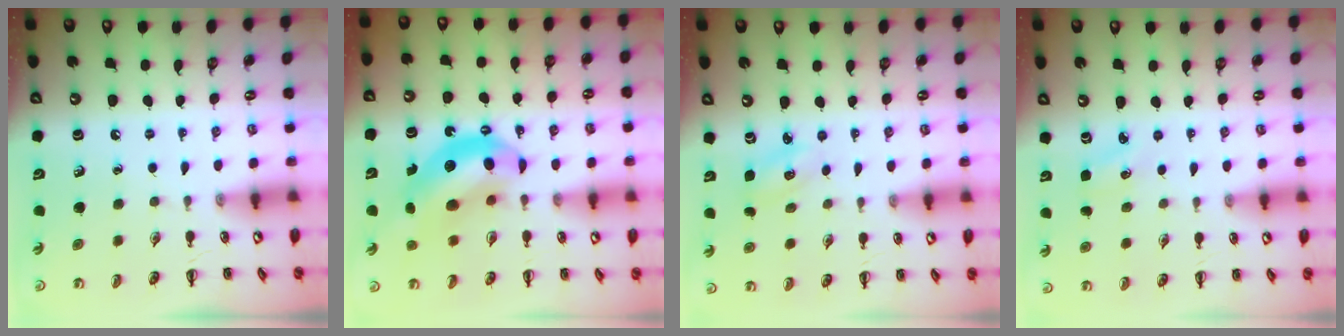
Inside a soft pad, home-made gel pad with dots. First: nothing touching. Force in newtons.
{"total": 13.4, "press": 12.9, "slide": 3.6}
{"total": 2.9, "press": 2.8, "slide": 0.9}
{"total": 2.7, "press": 2.6, "slide": 0.8}